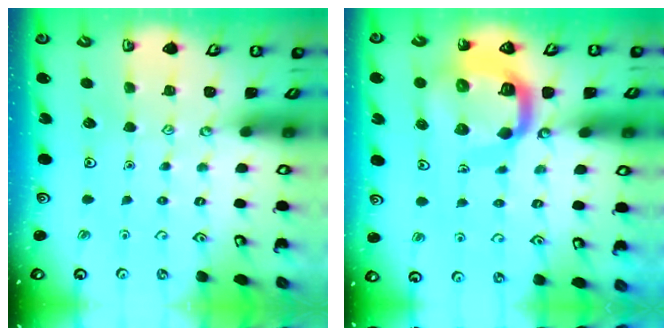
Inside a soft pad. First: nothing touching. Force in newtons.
{"total": 13.6, "press": 13.5, "slide": 1.6}